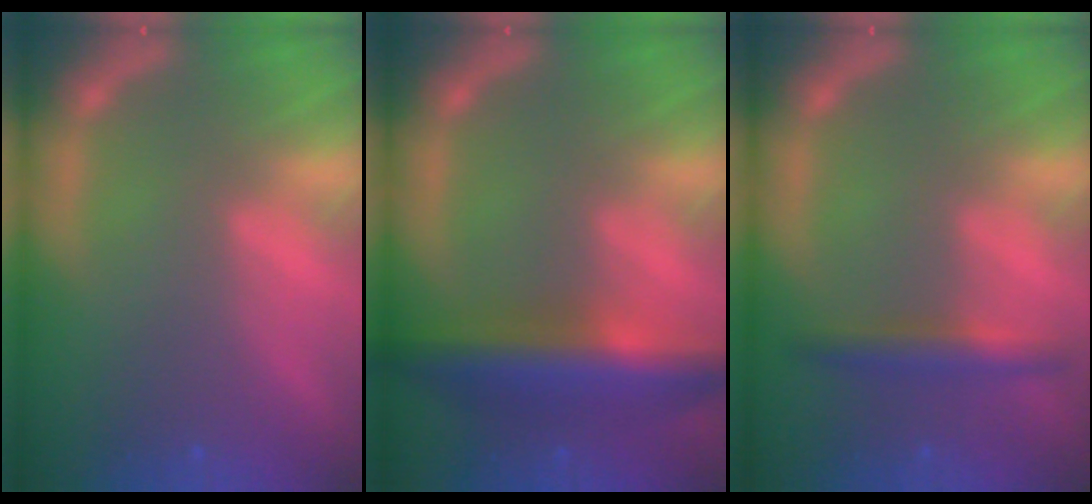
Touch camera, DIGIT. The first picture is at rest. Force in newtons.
{"total": 7.5}
{"total": 3.0}